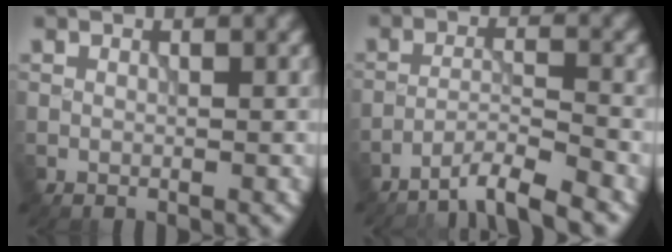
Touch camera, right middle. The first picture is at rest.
{"total": 4.5, "force": [-3.8, 0.4, 2.4], "torque": [-0.034, 0.004, -0.076]}